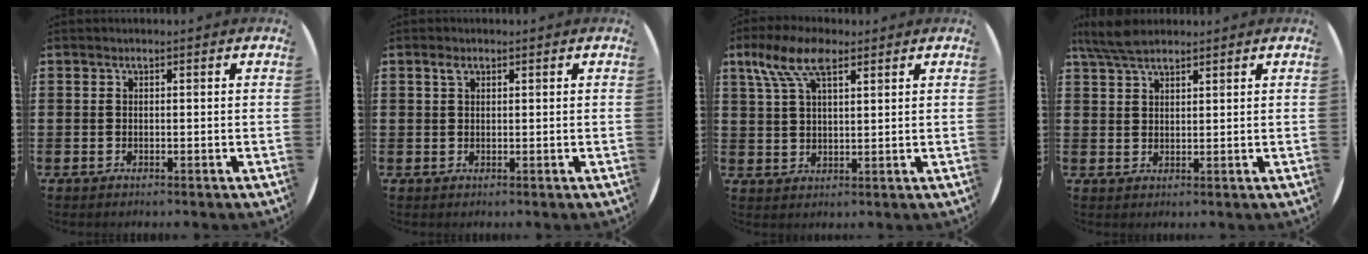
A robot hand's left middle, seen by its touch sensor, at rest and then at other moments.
{"total": 1.2, "force": [0.7, 0.7, 0.6], "torque": [-0.007, 0.002, 0.011]}
{"total": 7.5, "force": [4.6, 3.2, 5.0], "torque": [-0.111, 0.005, 0.083]}
{"total": 4.6, "force": [3.8, 1.2, 2.2], "torque": [-0.051, 0.001, 0.070]}